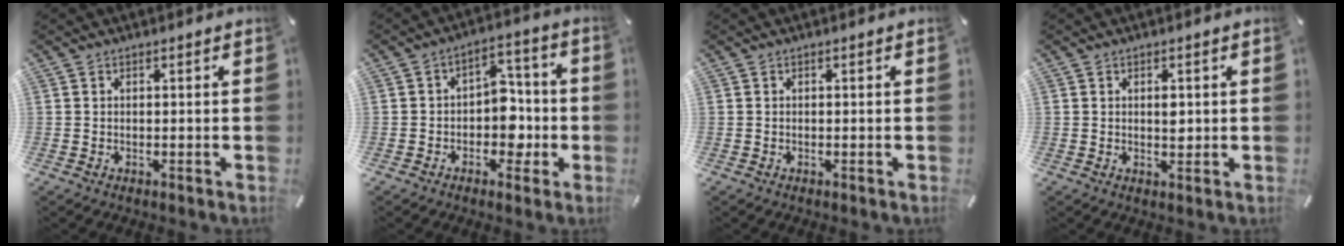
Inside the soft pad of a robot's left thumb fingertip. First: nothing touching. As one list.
[{"total": 8.9, "force": [-1.9, 7.0, 5.1], "torque": [-0.058, 0.021, -0.033]}, {"total": 0.0}, {"total": 2.4, "force": [0.3, 1.3, 2.0], "torque": [-0.025, -0.003, 0.001]}]